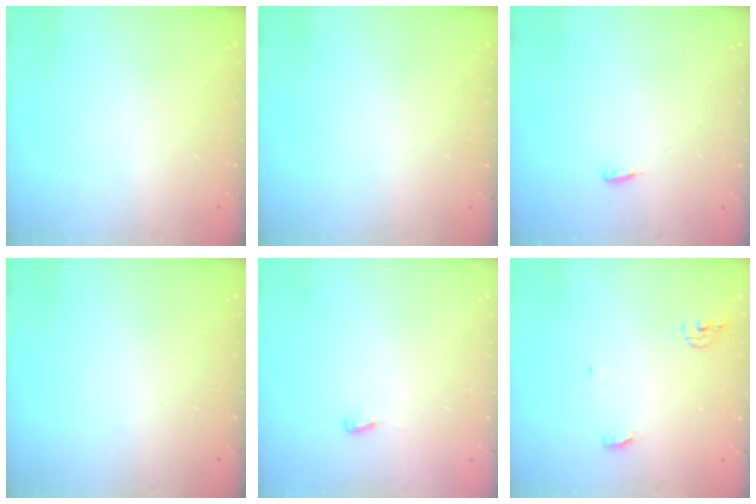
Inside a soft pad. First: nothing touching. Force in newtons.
{"total": 0.0}
{"total": 2.7, "press": 2.6, "slide": 0.9}
{"total": 0.0}
{"total": 3.2, "press": 3.1, "slide": 0.4}
{"total": 4.7, "press": 4.7, "slide": 0.4}